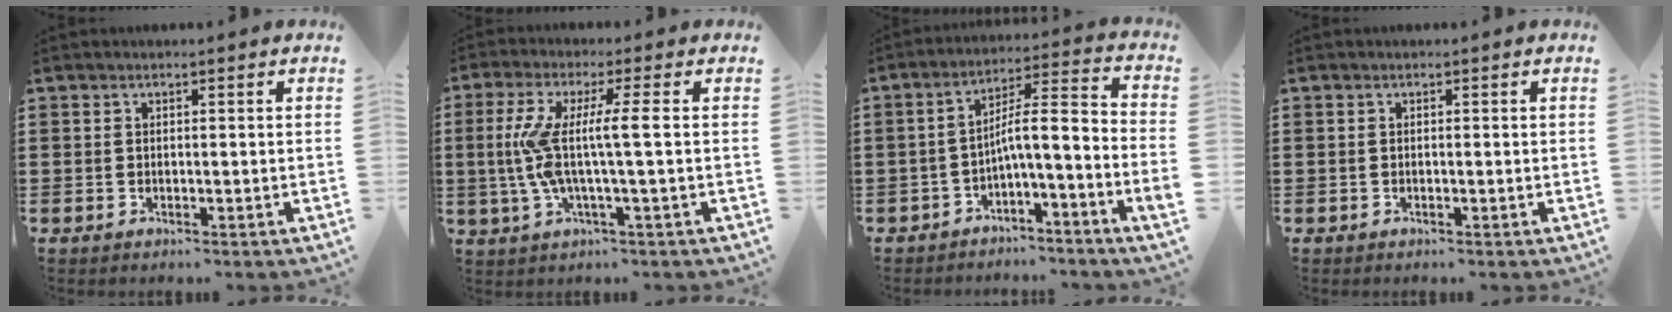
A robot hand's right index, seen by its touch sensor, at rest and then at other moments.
{"total": 8.6, "force": [0.0, 0.0, 8.6], "torque": [-0.188, -0.016, -0.013]}
{"total": 5.3, "force": [-3.5, -0.7, 3.9], "torque": [-0.078, -0.021, -0.080]}
{"total": 0.0}